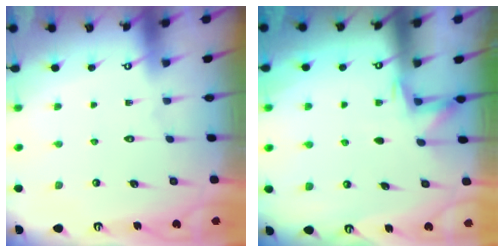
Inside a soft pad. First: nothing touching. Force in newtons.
{"total": 4.6, "press": 4.4, "slide": 1.0}